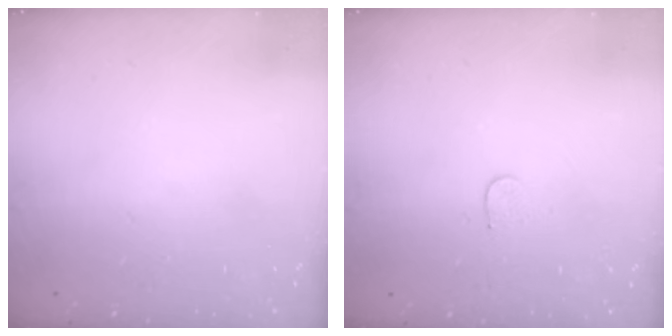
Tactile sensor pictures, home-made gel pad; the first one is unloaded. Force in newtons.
{"total": 3.7, "press": 3.7, "slide": 0.3}